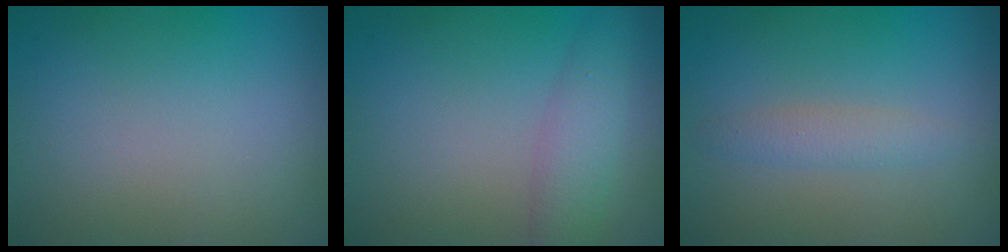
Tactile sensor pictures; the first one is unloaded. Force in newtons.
{"total": 2.9, "press": 2.9, "slide": 0.1}
{"total": 1.6, "press": 1.6, "slide": 0.0}